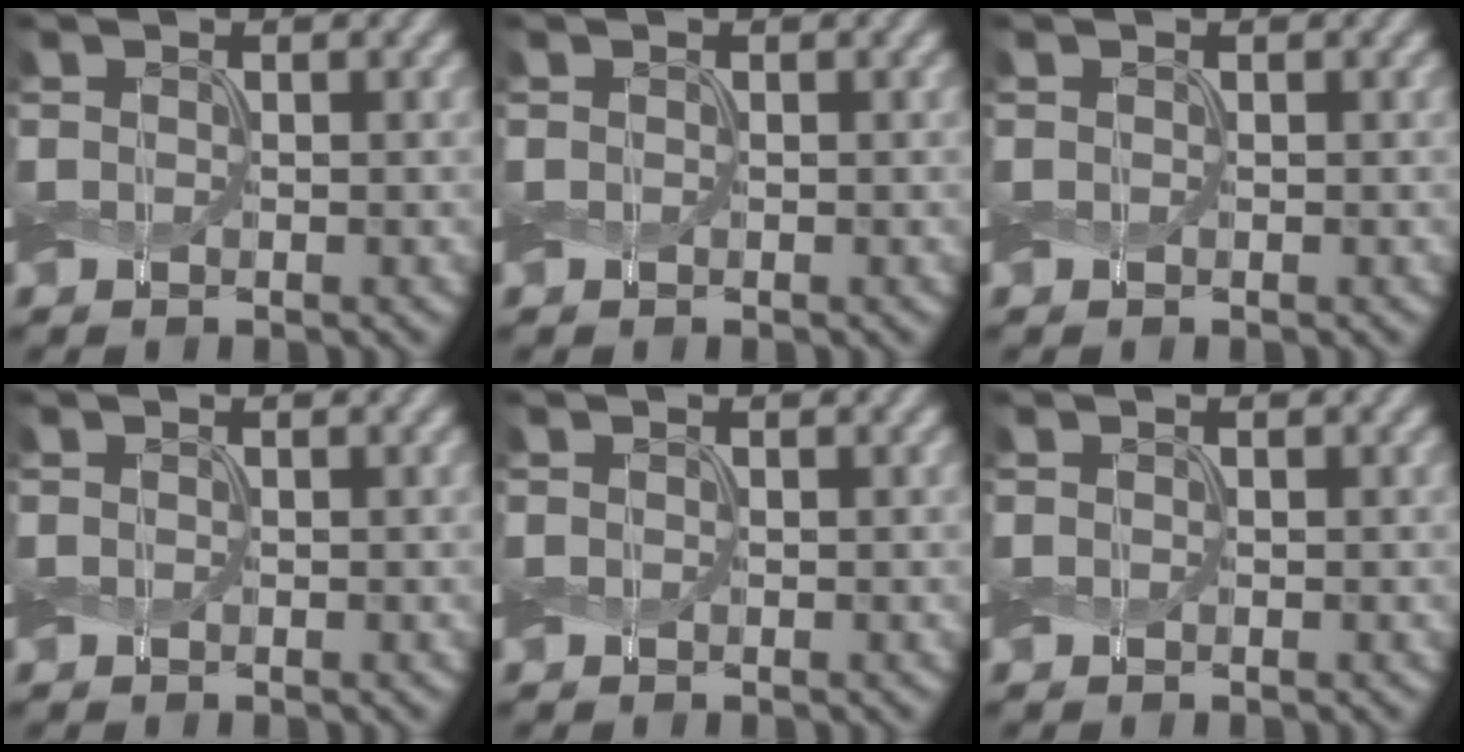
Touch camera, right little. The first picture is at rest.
{"total": 0.0}
{"total": 0.0}
{"total": 0.0}
{"total": 0.0}
{"total": 0.0}